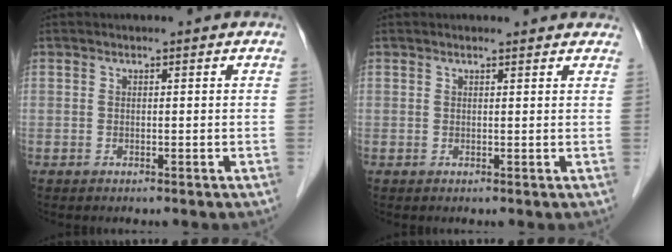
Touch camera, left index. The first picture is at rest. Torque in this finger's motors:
{"motor_torque": [0.26, -0.30, 0.04, -0.01]}